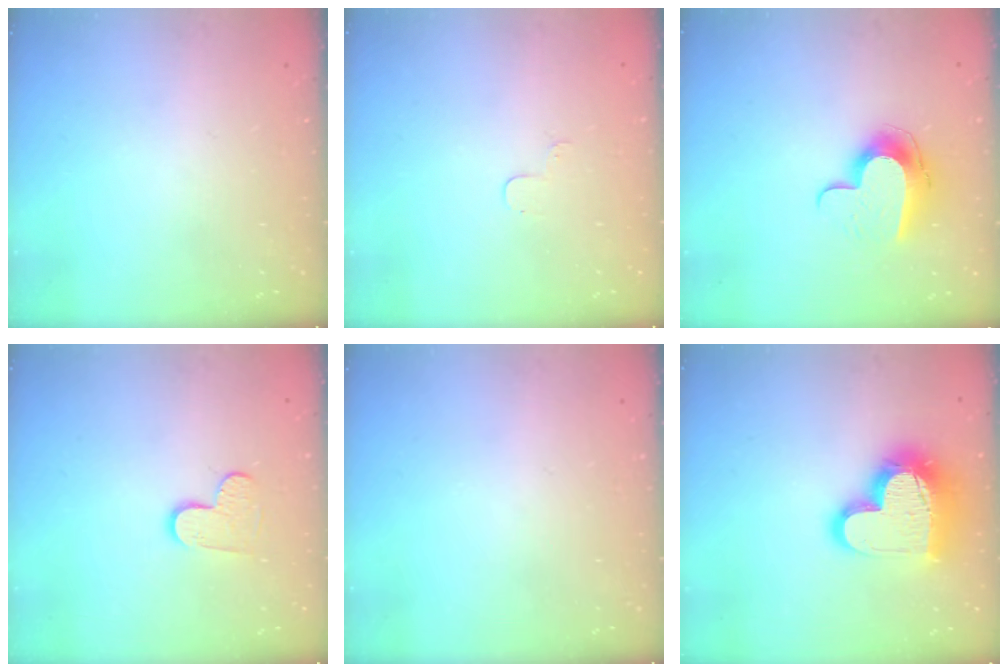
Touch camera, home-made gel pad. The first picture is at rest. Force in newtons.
{"total": 3.2, "press": 3.2, "slide": 0.4}
{"total": 11.4, "press": 11.4, "slide": 0.2}
{"total": 5.9, "press": 5.9, "slide": 0.3}
{"total": 0.0}
{"total": 18.2, "press": 18.2, "slide": 1.7}